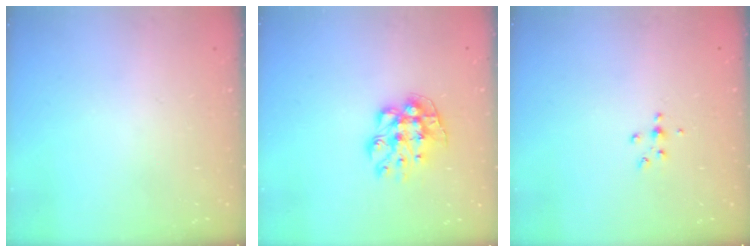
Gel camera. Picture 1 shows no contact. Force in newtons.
{"total": 9.4, "press": 9.4, "slide": 0.5}
{"total": 3.0, "press": 3.0, "slide": 0.5}